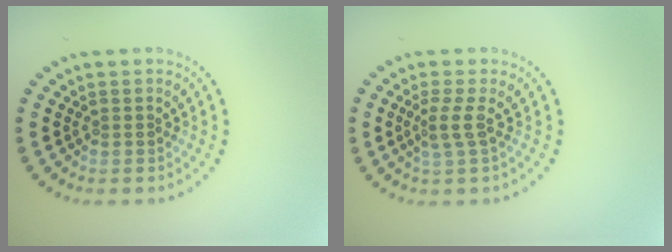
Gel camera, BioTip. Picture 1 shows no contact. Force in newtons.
{"total": 1.7, "press": 1.1, "slide": 1.3}